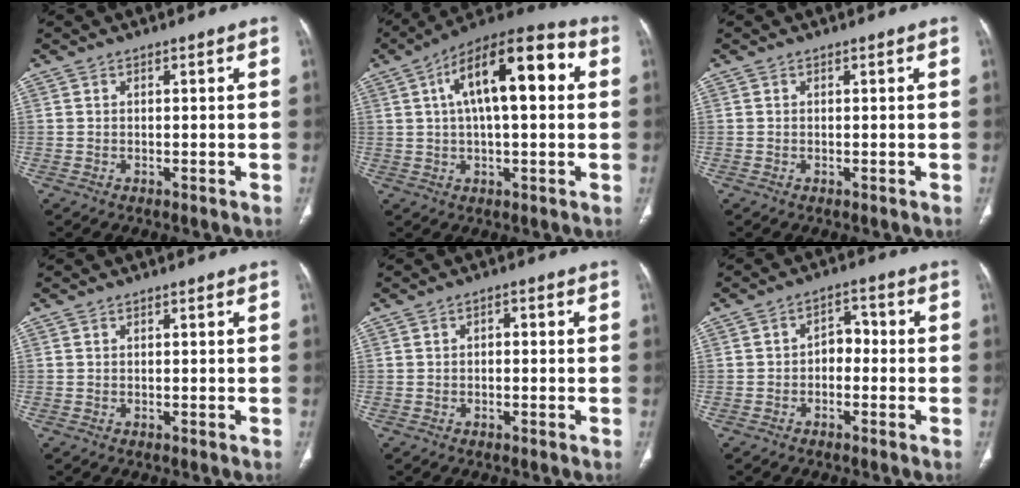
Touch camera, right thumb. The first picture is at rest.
{"total": 17.7, "force": [4.0, 7.1, 15.7], "torque": [-0.234, 0.030, 0.054]}
{"total": 0.0}
{"total": 0.0}
{"total": 1.4, "force": [-0.1, 1.0, 1.0], "torque": [-0.011, 0.008, -0.006]}
{"total": 4.1, "force": [-1.1, 3.0, 2.7], "torque": [-0.024, 0.026, -0.027]}